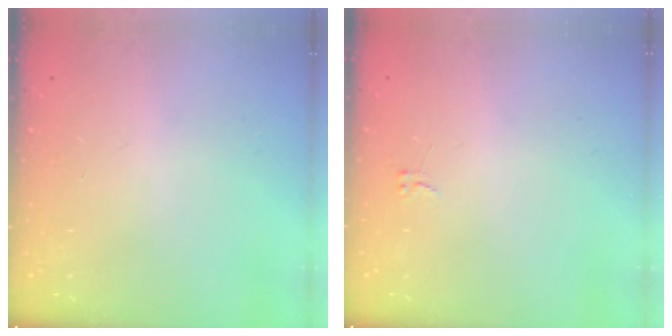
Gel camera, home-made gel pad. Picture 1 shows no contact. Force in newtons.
{"total": 2.6, "press": 2.6, "slide": 0.3}